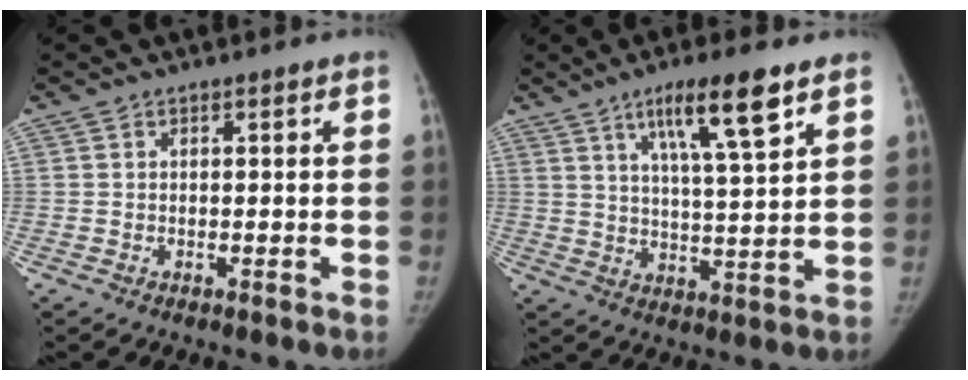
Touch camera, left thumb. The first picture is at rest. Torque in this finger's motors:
{"motor_torque": [0.06, 0.09, 1.30, -0.89, 0.09]}